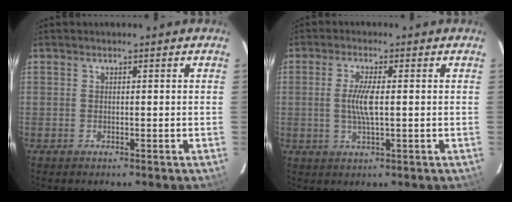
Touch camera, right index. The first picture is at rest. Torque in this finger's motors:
{"motor_torque": [0.20, 0.16, 0.23, 0.09]}